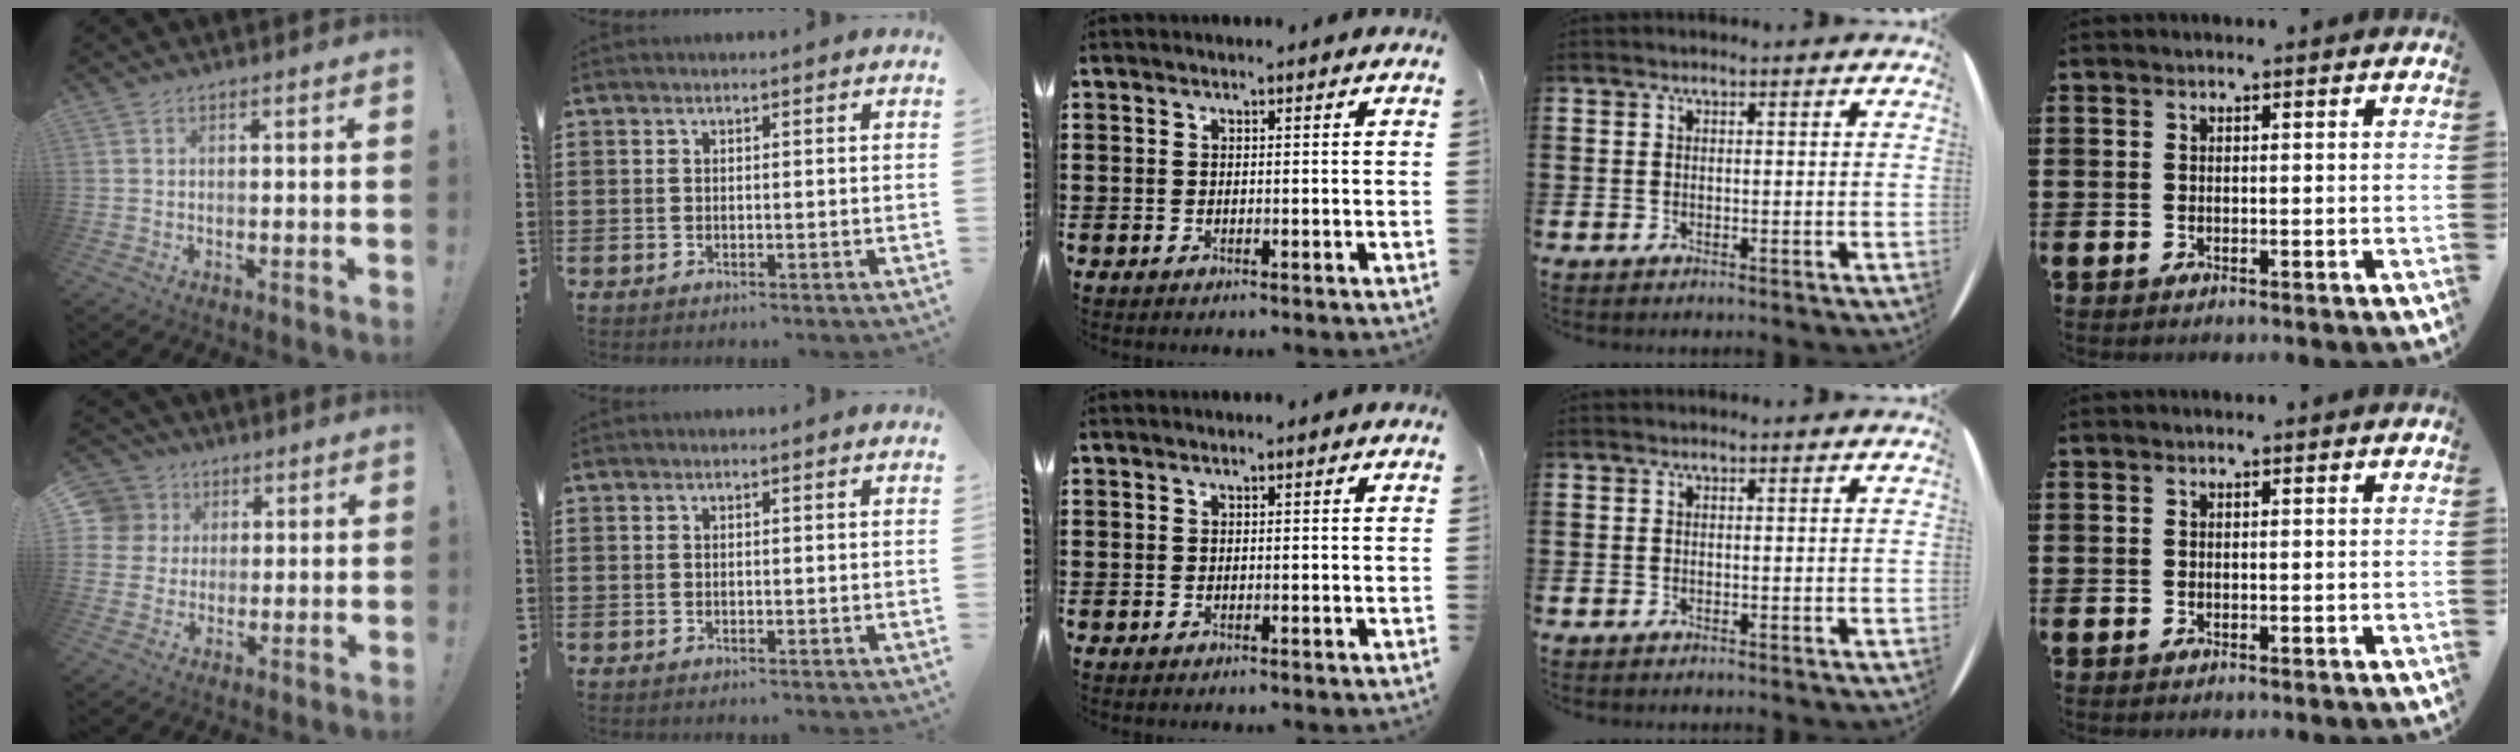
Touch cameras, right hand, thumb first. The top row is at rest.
{"thumb": {"total": 7.6, "force": [1.6, 7.3, 1.5], "torque": [-0.022, -0.006, 0.033]}}